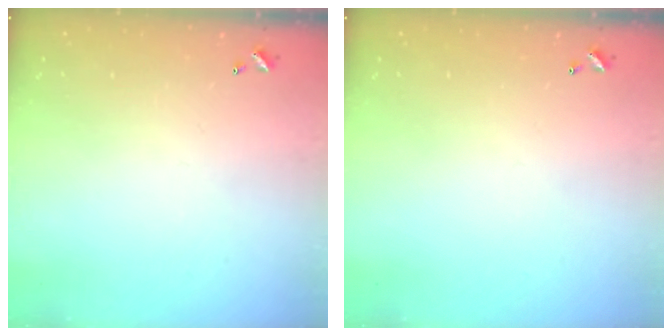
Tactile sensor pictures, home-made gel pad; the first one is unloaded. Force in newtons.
{"total": 0.0}